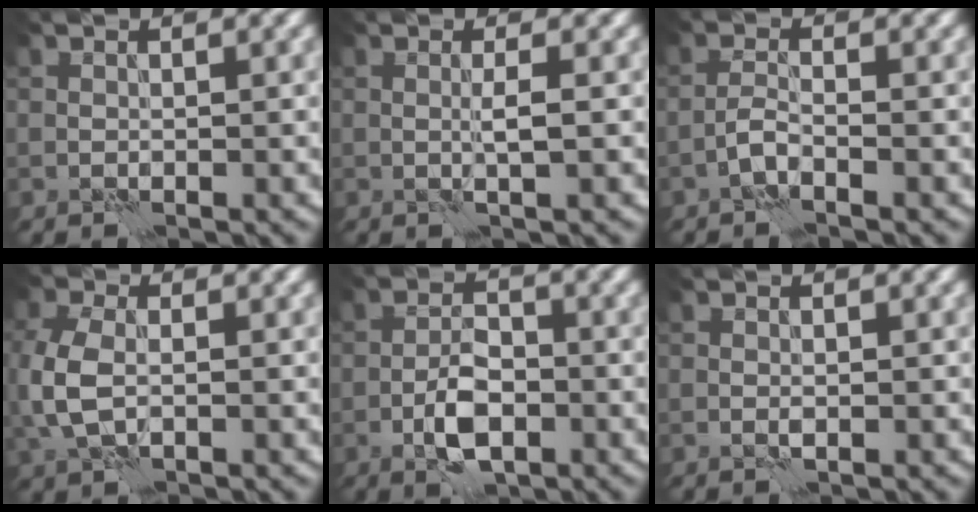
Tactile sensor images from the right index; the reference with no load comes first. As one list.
[{"total": 1.4, "force": [0.1, 0.2, 1.4], "torque": [-0.027, 0.005, -0.001]}, {"total": 1.6, "force": [-1.0, 0.4, 1.2], "torque": [-0.024, 0.007, -0.025]}, {"total": 4.6, "force": [-0.1, 3.1, 3.4], "torque": [-0.097, 0.002, -0.004]}, {"total": 4.3, "force": [-1.9, 1.9, 3.3], "torque": [-0.058, 0.004, -0.037]}, {"total": 0.8, "force": [-0.2, 0.3, 0.7], "torque": [-0.015, 0.001, -0.004]}]